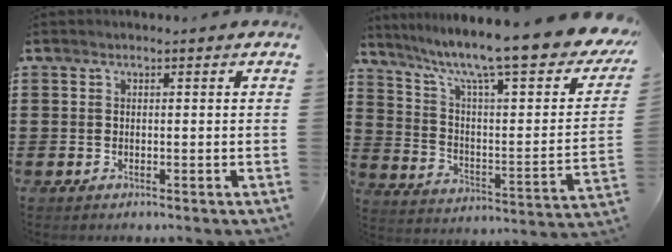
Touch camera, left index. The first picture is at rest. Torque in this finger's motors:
{"motor_torque": [2.14, 0.00, 1.05, 0.18]}